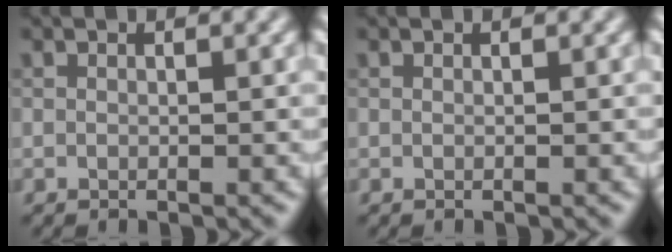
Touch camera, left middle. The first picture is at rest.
{"total": 0.0}